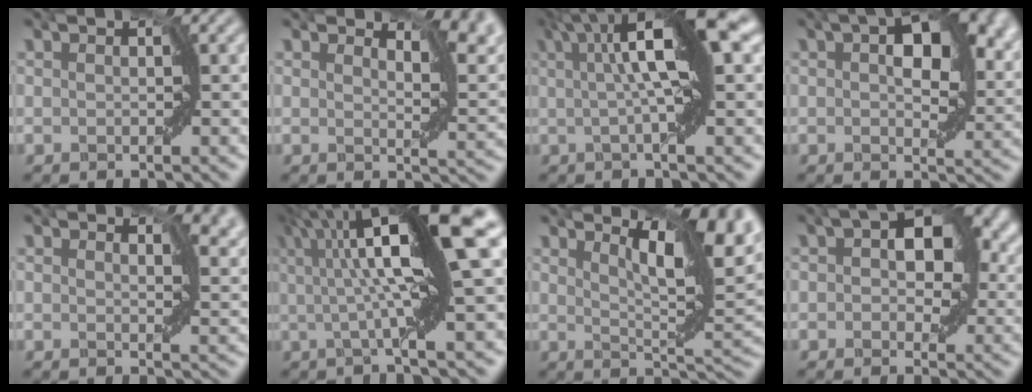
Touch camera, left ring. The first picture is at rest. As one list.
[{"total": 5.2, "force": [3.0, 2.2, 3.7], "torque": [-0.059, -0.001, 0.046]}, {"total": 8.3, "force": [2.4, 1.2, 7.9], "torque": [-0.120, 0.009, 0.032]}, {"total": 8.8, "force": [3.1, 4.6, 6.9], "torque": [-0.094, 0.007, 0.041]}, {"total": 4.2, "force": [2.1, 2.2, 2.9], "torque": [-0.040, -0.005, 0.030]}, {"total": 11.1, "force": [2.8, 1.4, 10.6], "torque": [-0.153, 0.008, 0.044]}, {"total": 9.9, "force": [4.4, 2.2, 8.5], "torque": [-0.126, 0.012, 0.073]}, {"total": 9.4, "force": [2.6, 5.7, 7.1], "torque": [-0.087, 0.015, 0.029]}]